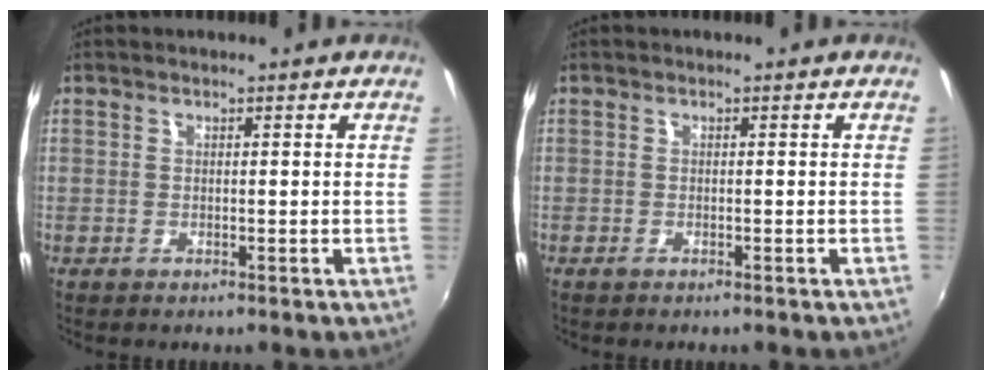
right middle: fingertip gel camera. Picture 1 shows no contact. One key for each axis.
{"total": 0.8, "fx": -0.7, "fy": 0.2, "fz": 0.4, "tx": -0.008, "ty": -0.003, "tz": -0.013}